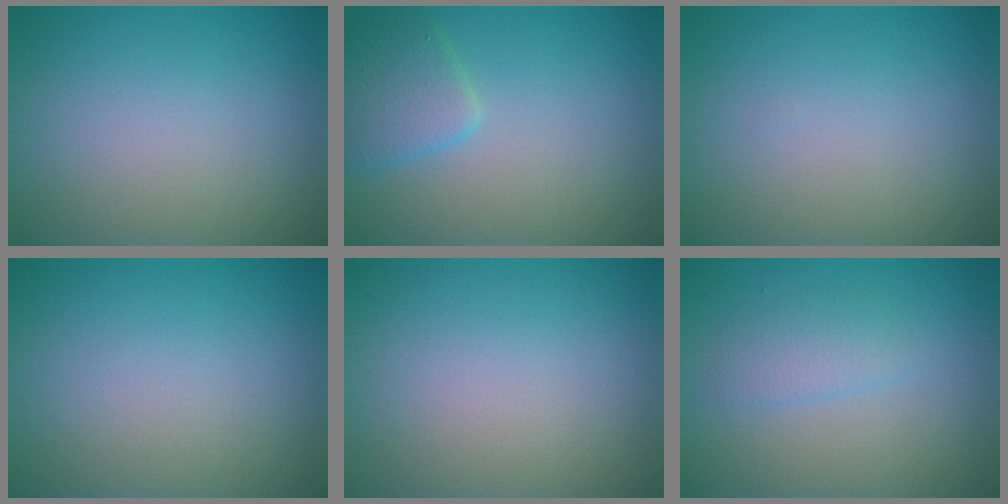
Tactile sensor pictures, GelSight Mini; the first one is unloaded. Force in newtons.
{"total": 2.8, "press": 2.8, "slide": 0.1}
{"total": 0.0}
{"total": 0.0}
{"total": 0.0}
{"total": 1.8, "press": 1.8, "slide": 0.1}